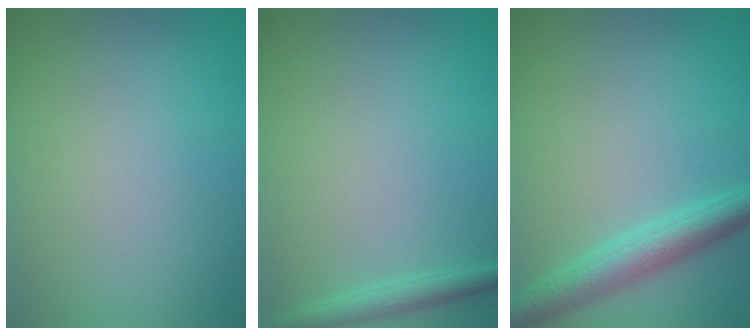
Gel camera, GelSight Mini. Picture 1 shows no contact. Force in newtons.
{"total": 1.8, "press": 1.8, "slide": 0.1}
{"total": 4.0, "press": 4.0, "slide": 0.1}